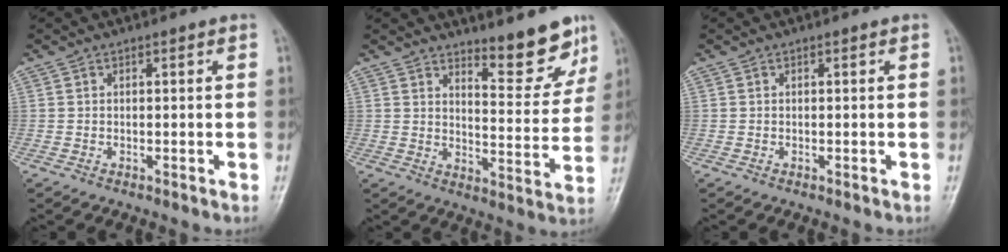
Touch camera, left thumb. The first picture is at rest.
{"total": 9.6, "force": [7.7, 2.6, 5.1], "torque": [-0.040, -0.067, 0.117]}
{"total": 0.0}